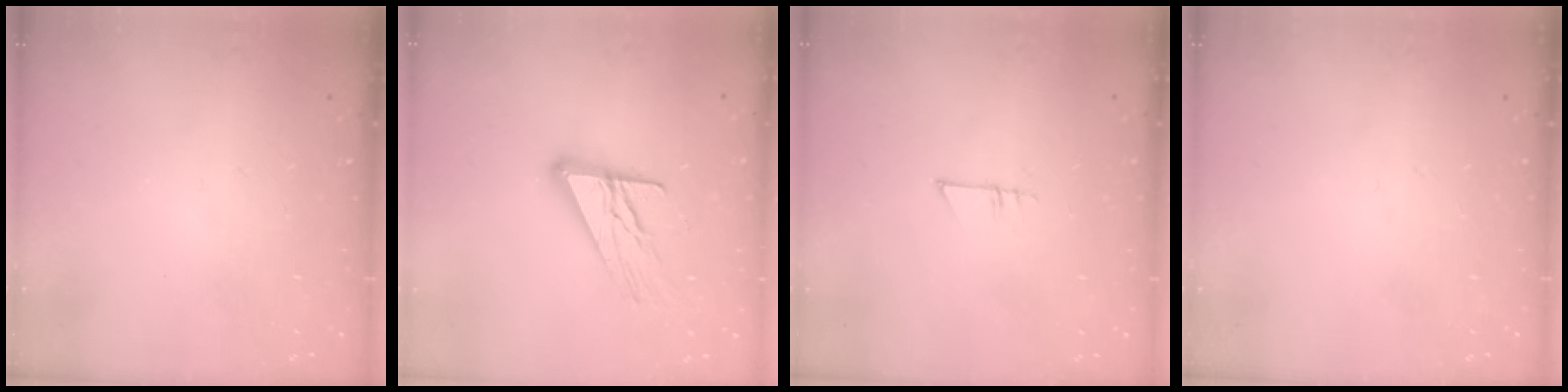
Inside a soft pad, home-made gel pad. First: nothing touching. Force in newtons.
{"total": 13.8, "press": 13.8, "slide": 1.1}
{"total": 4.6, "press": 4.6, "slide": 0.4}
{"total": 0.0}